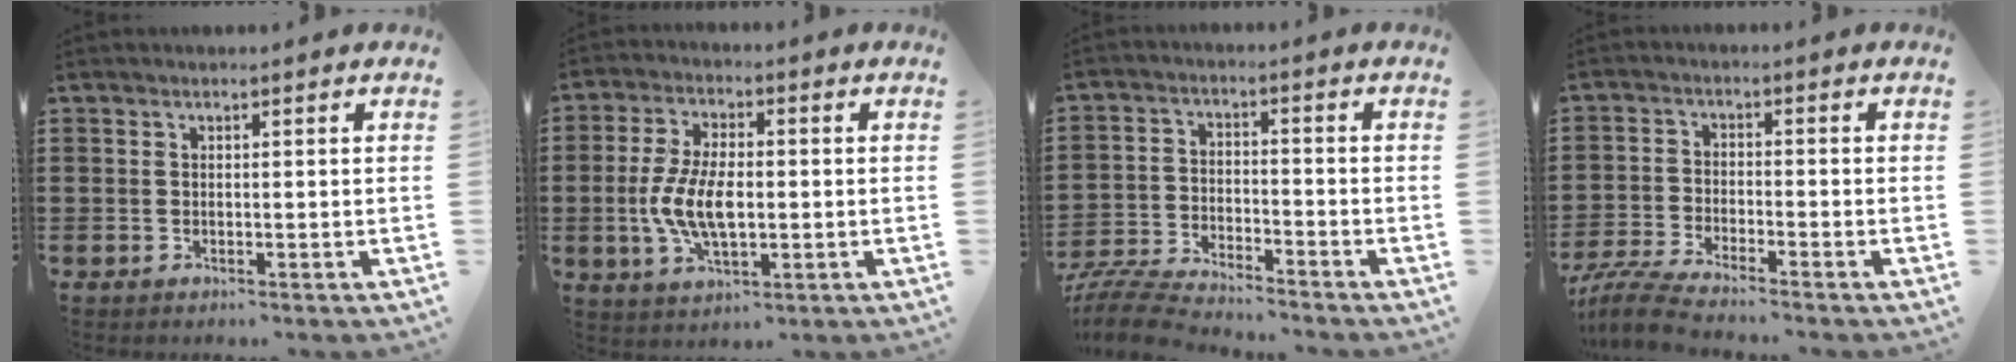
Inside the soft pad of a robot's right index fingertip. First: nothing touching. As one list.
[{"total": 8.3, "force": [-1.1, 4.0, 7.2], "torque": [-0.162, -0.001, -0.025]}, {"total": 7.6, "force": [-7.3, 0.2, 2.1], "torque": [-0.058, -0.003, -0.147]}, {"total": 5.0, "force": [-4.7, -0.2, 1.7], "torque": [-0.056, -0.018, -0.098]}]